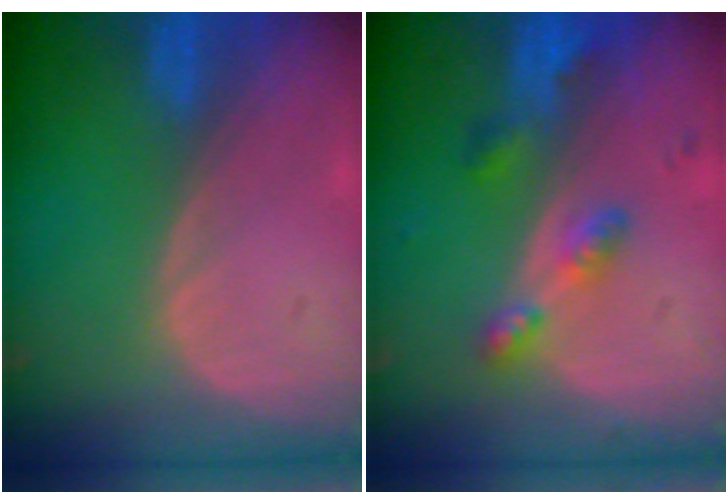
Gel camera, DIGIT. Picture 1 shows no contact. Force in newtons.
{"total": 5.2, "press": 4.8, "slide": 1.8}